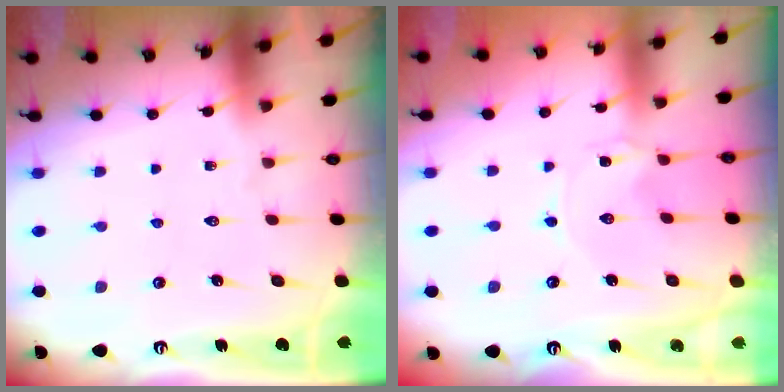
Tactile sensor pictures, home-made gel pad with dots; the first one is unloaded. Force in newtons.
{"total": 0.0}